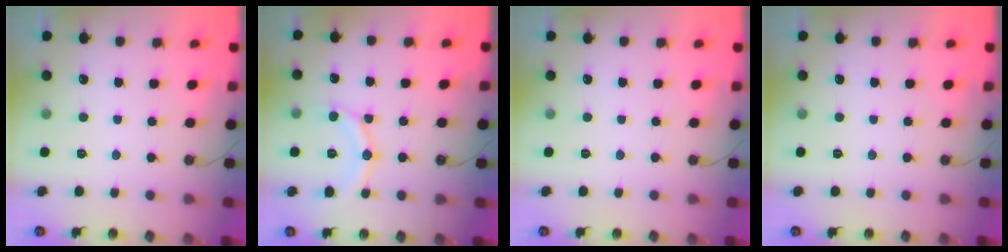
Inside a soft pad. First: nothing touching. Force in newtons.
{"total": 12.9, "press": 12.9, "slide": 1.0}
{"total": 0.0}
{"total": 0.0}